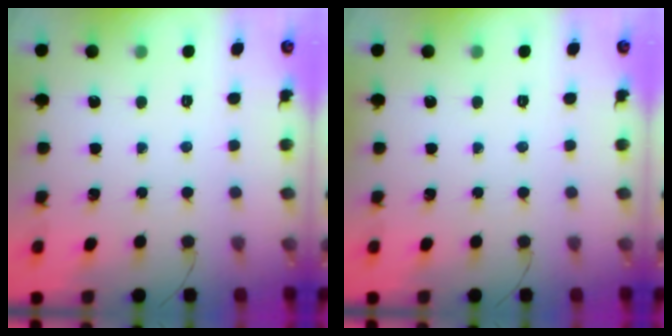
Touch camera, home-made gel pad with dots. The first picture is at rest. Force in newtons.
{"total": 0.0}